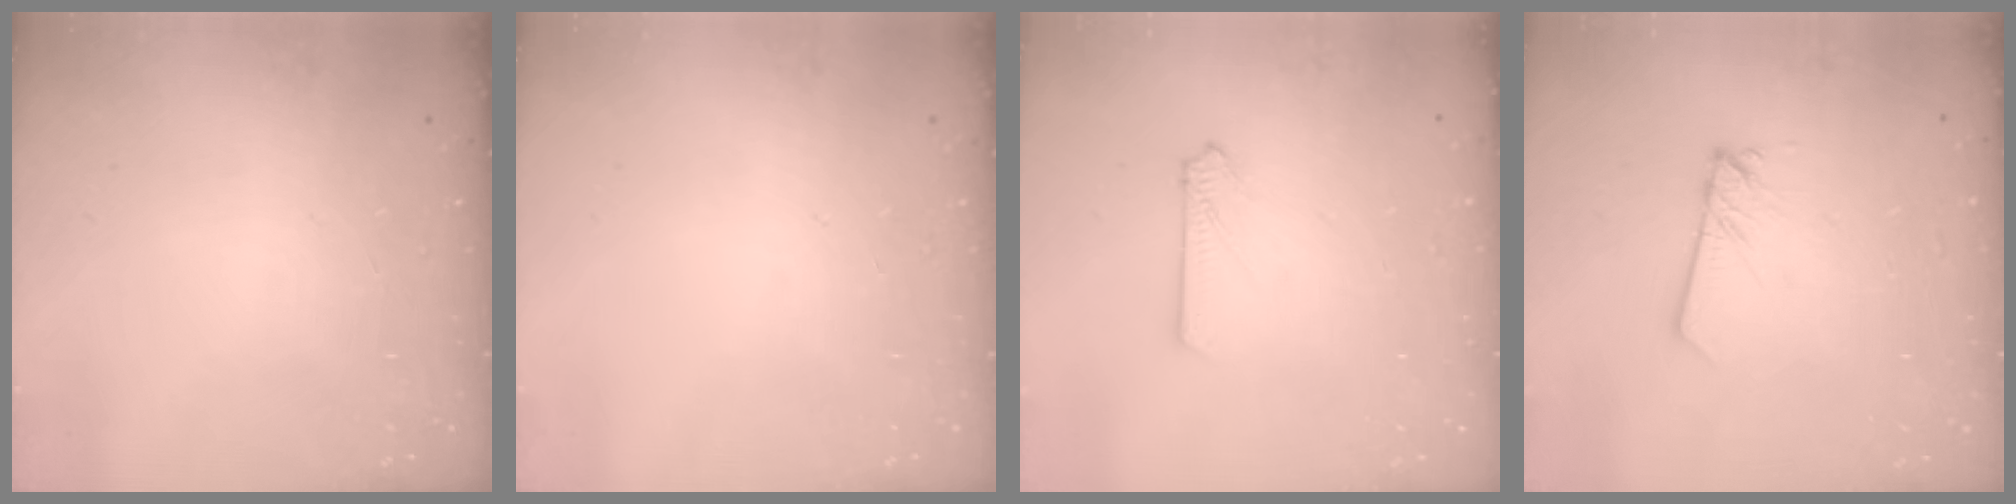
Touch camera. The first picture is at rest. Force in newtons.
{"total": 0.0}
{"total": 2.6, "press": 2.6, "slide": 0.3}
{"total": 1.9, "press": 1.9, "slide": 0.2}